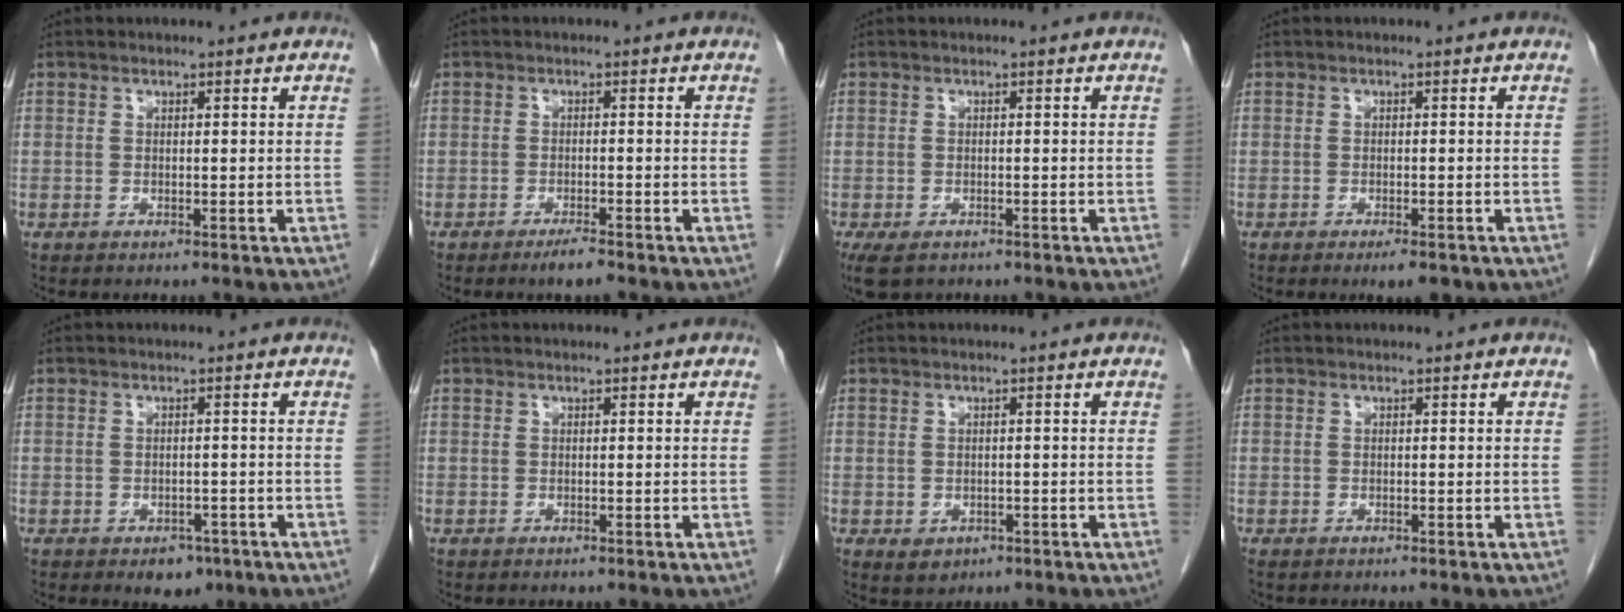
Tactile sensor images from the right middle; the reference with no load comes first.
{"total": 2.3, "force": [-1.8, 0.0, 1.4], "torque": [-0.032, -0.006, -0.031]}
{"total": 4.3, "force": [-2.9, 2.1, 2.3], "torque": [-0.047, -0.010, -0.046]}
{"total": 2.5, "force": [-1.7, 0.5, 1.8], "torque": [-0.025, -0.005, -0.020]}
{"total": 3.2, "force": [-2.0, 1.9, 1.5], "torque": [-0.016, 0.001, -0.017]}
{"total": 0.0}
{"total": 2.3, "force": [-0.9, 1.8, 1.1], "torque": [-0.014, 0.001, -0.002]}
{"total": 0.6, "force": [-0.5, 0.2, 0.2], "torque": [-0.007, -0.001, -0.009]}